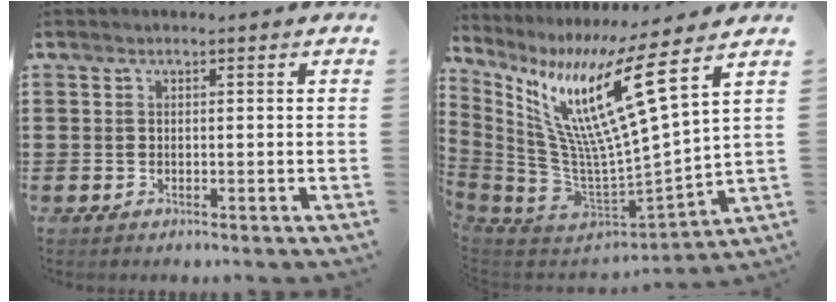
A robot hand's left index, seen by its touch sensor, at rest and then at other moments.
{"total": 15.0, "force": [7.7, 1.3, 12.8], "torque": [-0.270, -0.061, 0.111]}